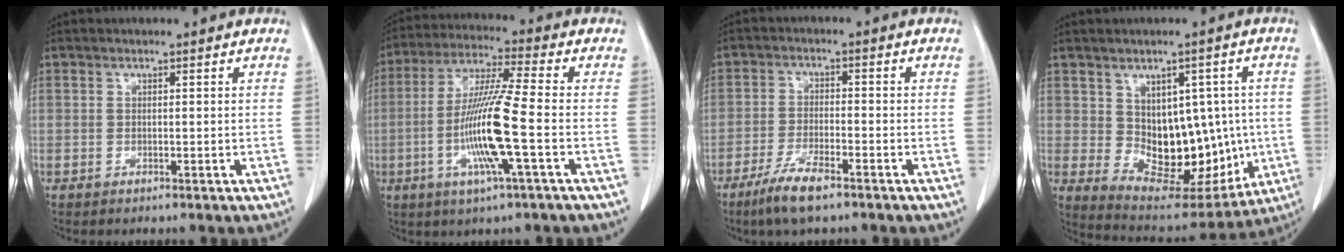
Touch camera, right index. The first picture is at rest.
{"total": 12.7, "force": [-3.0, -0.3, 12.3], "torque": [-0.248, -0.009, -0.064]}
{"total": 6.6, "force": [-4.6, 1.1, 4.6], "torque": [-0.095, -0.011, -0.084]}
{"total": 14.4, "force": [-0.3, 8.6, 11.6], "torque": [-0.151, 0.016, 0.030]}